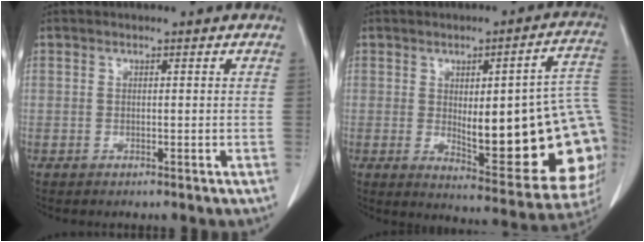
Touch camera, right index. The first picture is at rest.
{"total": 24.4, "force": [-1.5, 6.1, 23.6], "torque": [-0.217, 0.011, 0.001]}